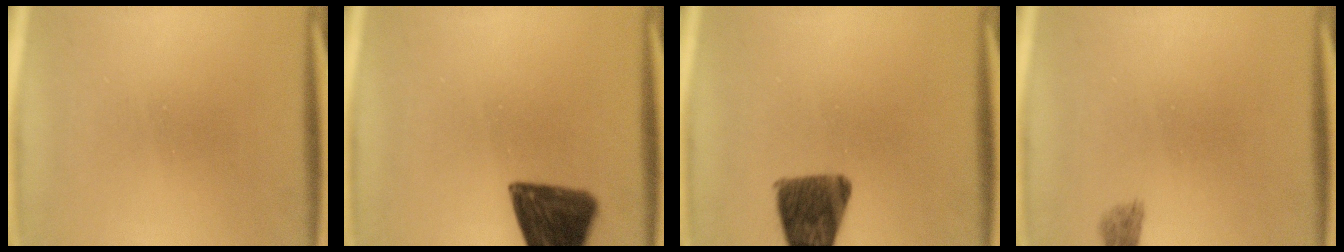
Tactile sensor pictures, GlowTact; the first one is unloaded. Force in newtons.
{"total": 12.7}
{"total": 10.6}
{"total": 1.6}